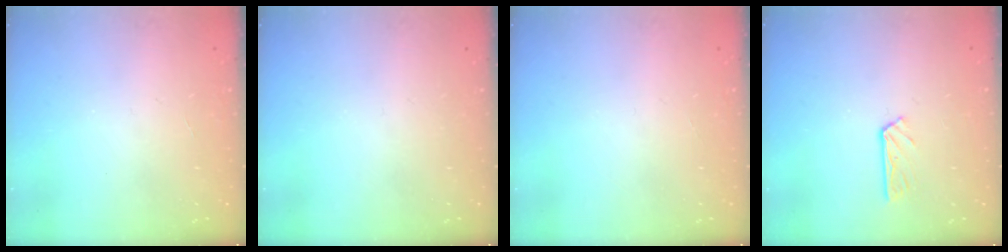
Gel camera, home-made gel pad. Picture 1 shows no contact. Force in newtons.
{"total": 0.0}
{"total": 0.0}
{"total": 4.0, "press": 4.0, "slide": 0.2}